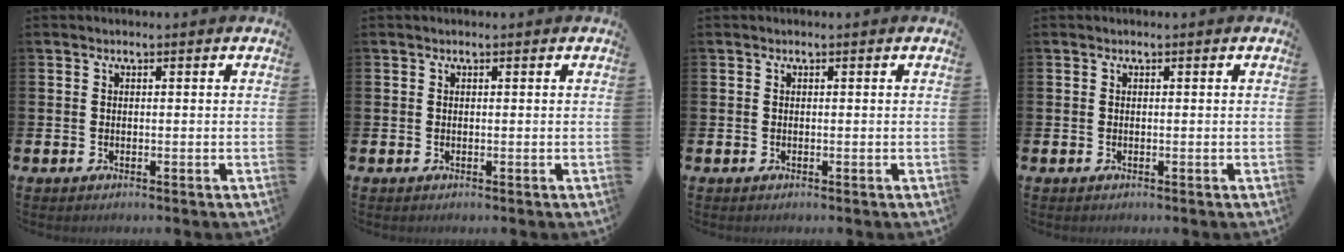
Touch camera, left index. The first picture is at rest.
{"total": 0.0}
{"total": 0.0}
{"total": 0.0}